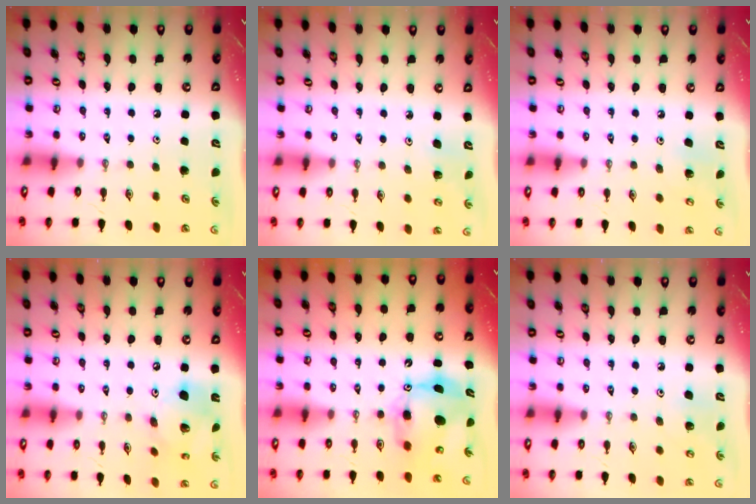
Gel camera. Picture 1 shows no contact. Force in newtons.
{"total": 2.3, "press": 2.3, "slide": 0.2}
{"total": 4.3, "press": 4.3, "slide": 0.3}
{"total": 15.3, "press": 15.2, "slide": 2.1}
{"total": 10.8, "press": 10.8, "slide": 0.9}
{"total": 6.0, "press": 6.0, "slide": 0.5}